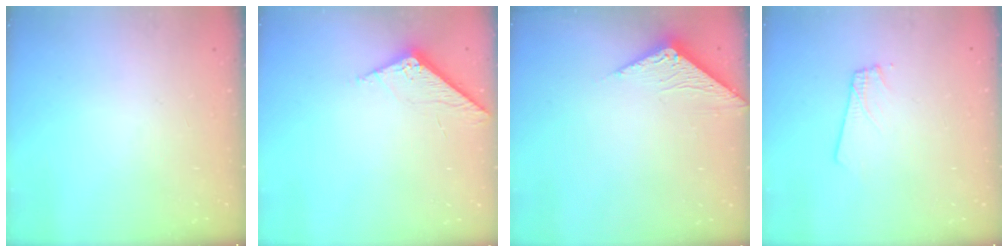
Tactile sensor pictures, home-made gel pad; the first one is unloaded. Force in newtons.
{"total": 7.0, "press": 7.0, "slide": 0.5}
{"total": 3.0, "press": 3.0, "slide": 0.1}
{"total": 2.4, "press": 2.4, "slide": 0.3}